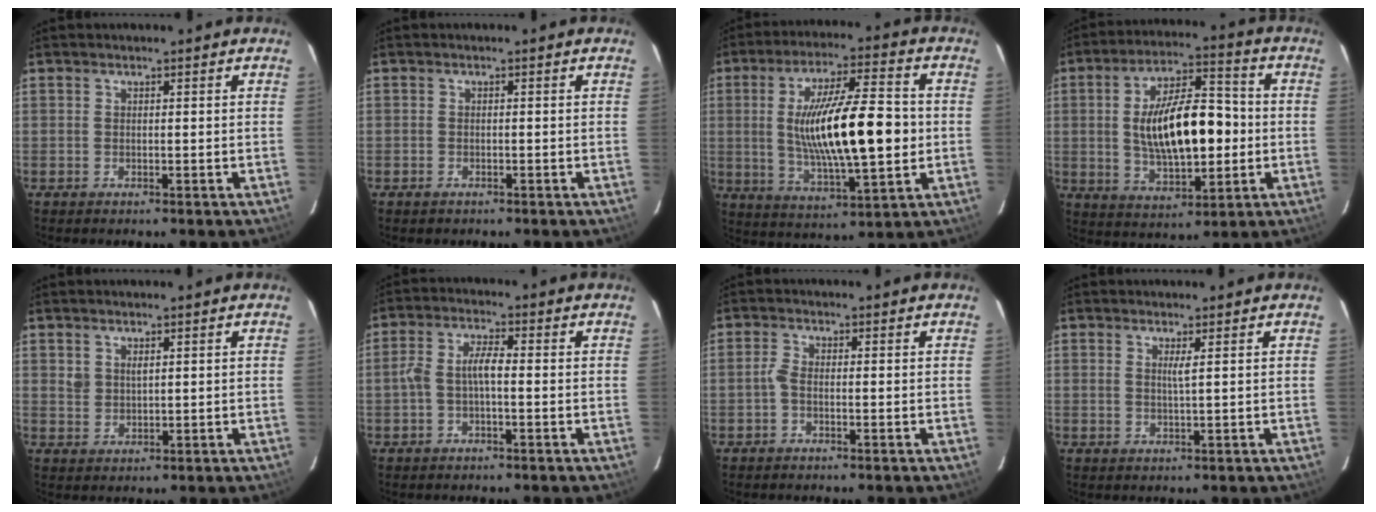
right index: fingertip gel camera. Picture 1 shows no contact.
{"total": 0.9, "force": [-0.8, 0.5, 0.1], "torque": [-0.005, 0.002, -0.013]}
{"total": 18.8, "force": [-0.3, 4.5, 18.3], "torque": [-0.320, 0.001, 0.004]}
{"total": 16.7, "force": [-0.5, 7.3, 15.0], "torque": [-0.262, 0.013, 0.001]}
{"total": 2.0, "force": [1.3, 1.3, 0.9], "torque": [-0.014, 0.001, 0.026]}
{"total": 4.1, "force": [-1.1, 1.3, 3.8], "torque": [-0.083, 0.014, -0.022]}
{"total": 1.5, "force": [-0.8, 0.4, 1.2], "torque": [-0.031, 0.004, -0.020]}
{"total": 1.4, "force": [0.6, -0.4, 1.2], "torque": [-0.020, -0.002, 0.010]}